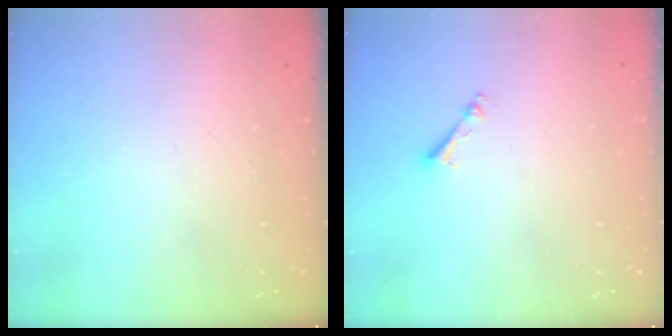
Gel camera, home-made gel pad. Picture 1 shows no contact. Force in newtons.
{"total": 2.5, "press": 2.5, "slide": 0.3}